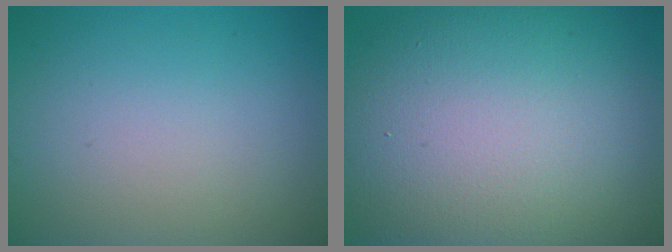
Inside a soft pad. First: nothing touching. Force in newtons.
{"total": 16.6, "press": 16.5, "slide": 1.5}